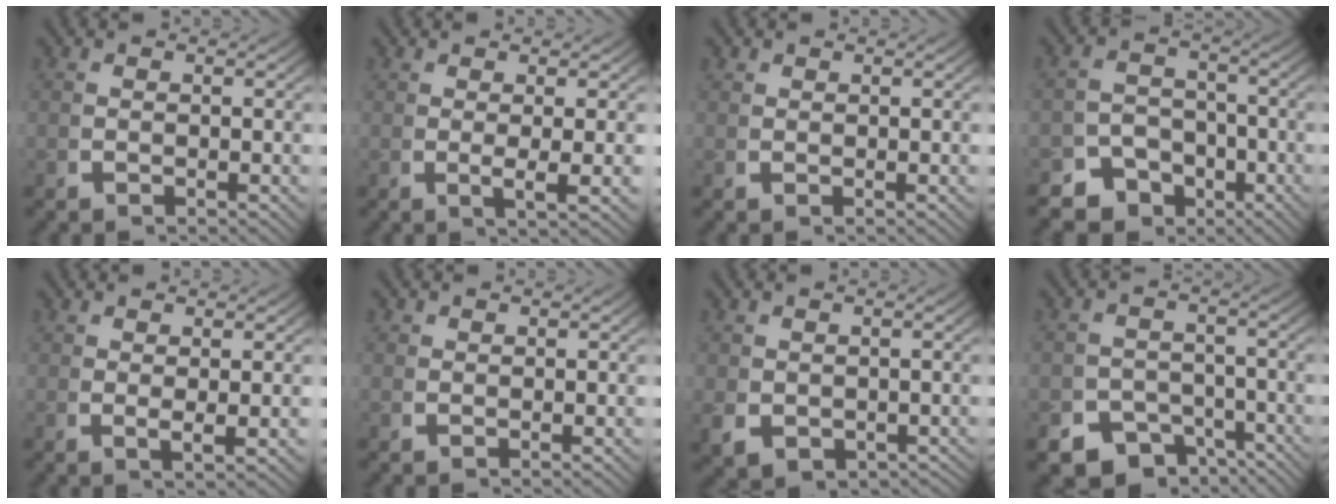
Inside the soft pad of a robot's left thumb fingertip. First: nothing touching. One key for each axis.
{"total": 2.4, "fx": 0.3, "fy": 0.2, "fz": 2.4, "tx": -0.046, "ty": -0.006, "tz": 0.011}
{"total": 0.8, "fx": 0.6, "fy": 0.5, "fz": 0.1, "tx": -0.001, "ty": -0.004, "tz": 0.015}
{"total": 7.9, "fx": -4.7, "fy": 6.0, "fz": 2.2, "tx": -0.014, "ty": -0.035, "tz": -0.077}
{"total": 1.6, "fx": 0.8, "fy": 0.0, "fz": 1.4, "tx": -0.028, "ty": -0.007, "tz": 0.022}
{"total": 1.1, "fx": 0.6, "fy": 0.8, "fz": 0.3, "tx": -0.003, "ty": -0.004, "tz": 0.014}
{"total": 3.5, "fx": -1.0, "fy": 2.8, "fz": 1.9, "tx": -0.042, "ty": -0.018, "tz": -0.002}
{"total": 9.0, "fx": -6.3, "fy": 5.8, "fz": 2.8, "tx": -0.036, "ty": -0.039, "tz": -0.101}